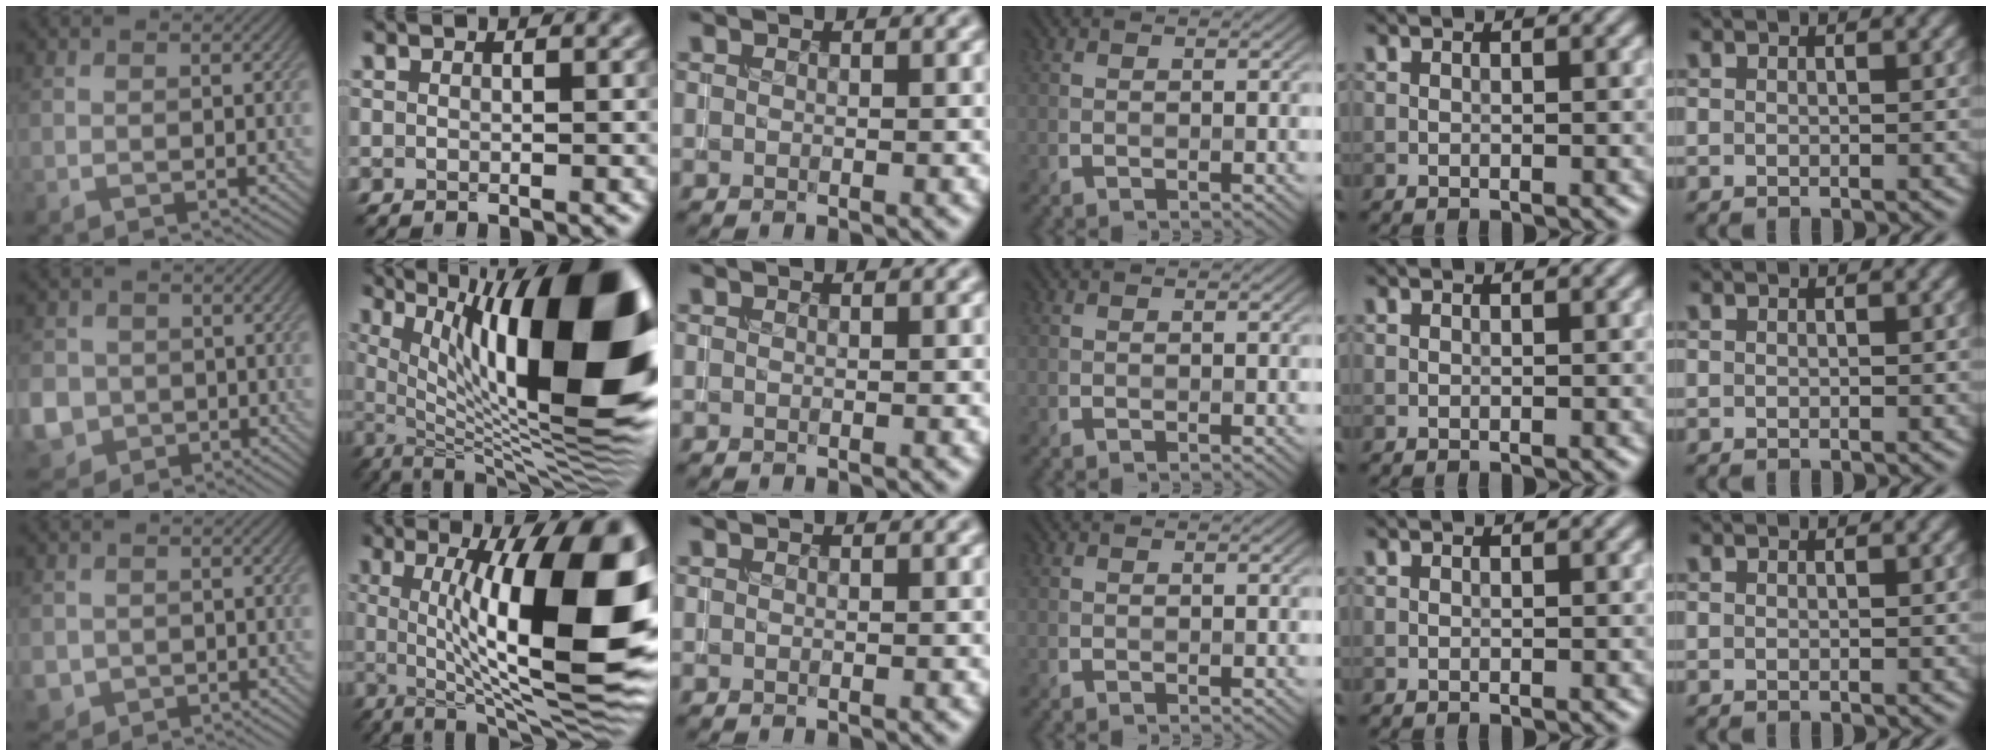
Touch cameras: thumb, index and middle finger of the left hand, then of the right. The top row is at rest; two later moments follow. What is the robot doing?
{"motion": "insert", "object": "coin"}